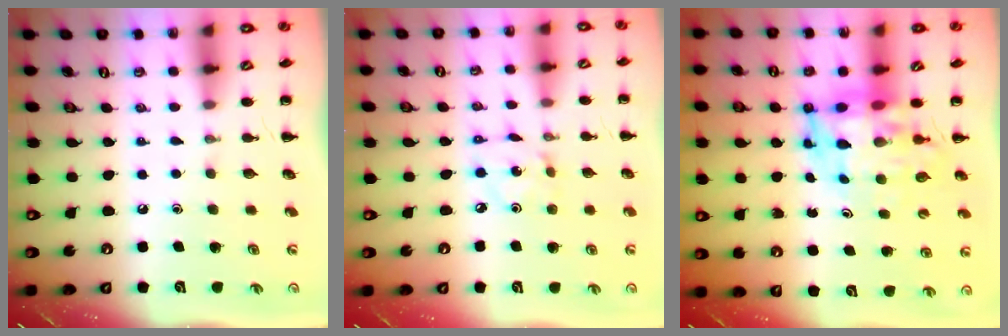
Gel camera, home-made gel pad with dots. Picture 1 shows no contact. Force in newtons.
{"total": 2.3, "press": 2.2, "slide": 0.3}
{"total": 7.4, "press": 7.0, "slide": 2.3}